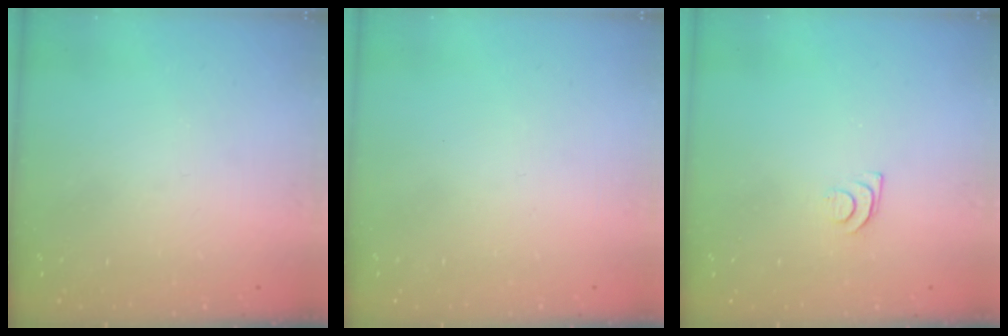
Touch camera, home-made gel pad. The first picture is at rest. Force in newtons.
{"total": 1.6, "press": 1.6, "slide": 0.1}
{"total": 4.2, "press": 4.2, "slide": 0.5}